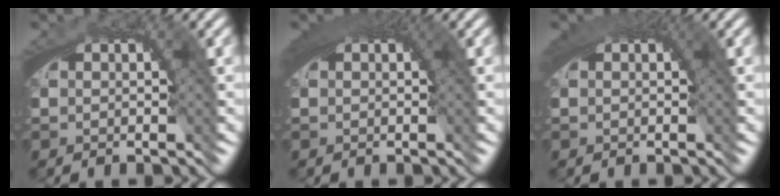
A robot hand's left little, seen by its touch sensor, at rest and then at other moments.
{"total": 2.5, "force": [0.7, 1.4, 2.0], "torque": [-0.033, -0.006, 0.012]}
{"total": 1.9, "force": [0.6, 1.1, 1.4], "torque": [-0.023, -0.005, 0.010]}